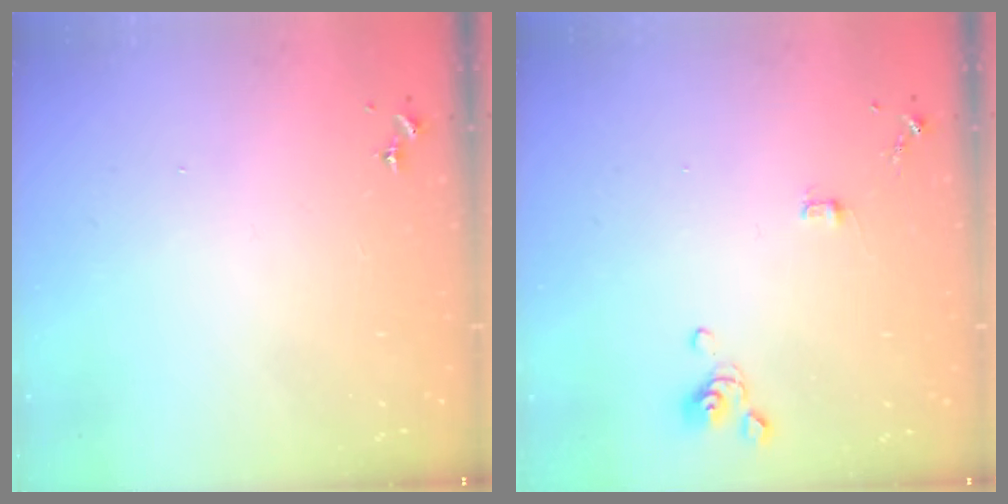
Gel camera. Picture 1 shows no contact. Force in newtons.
{"total": 4.4, "press": 4.0, "slide": 1.8}